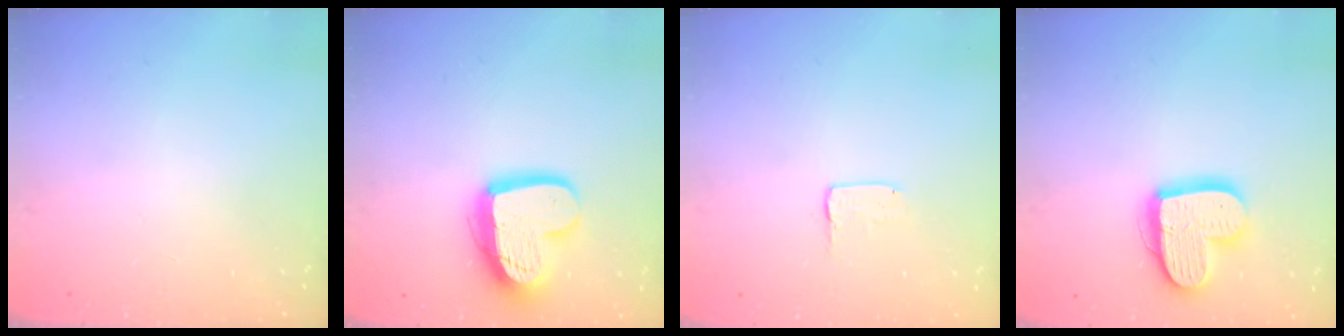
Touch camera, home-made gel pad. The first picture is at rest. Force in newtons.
{"total": 16.7, "press": 16.6, "slide": 1.4}
{"total": 2.0, "press": 2.0, "slide": 0.0}
{"total": 16.1, "press": 16.1, "slide": 1.3}